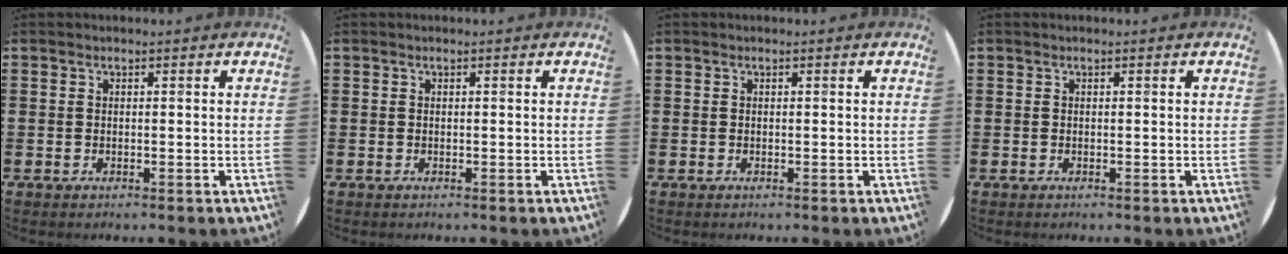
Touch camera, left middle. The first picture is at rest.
{"total": 0.0}
{"total": 0.0}
{"total": 0.0}